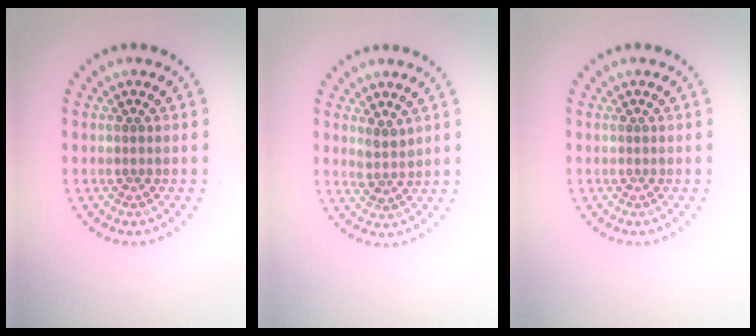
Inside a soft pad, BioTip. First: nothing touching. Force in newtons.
{"total": 1.7, "press": 1.4, "slide": 0.8}
{"total": 0.0}